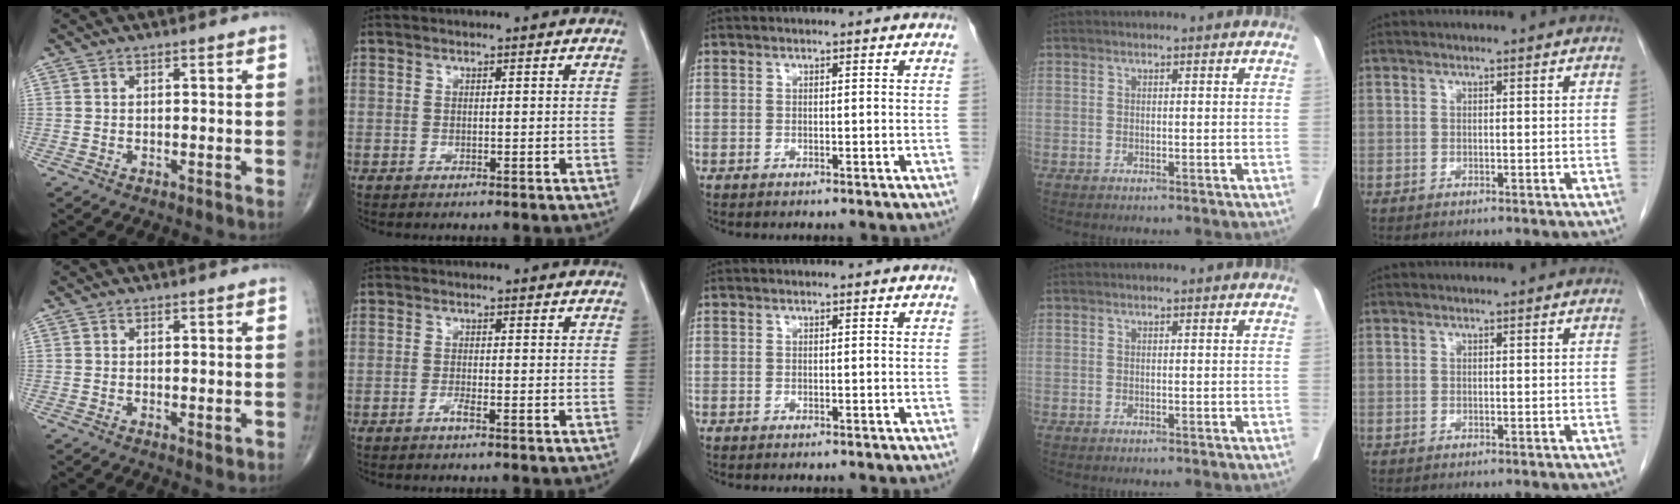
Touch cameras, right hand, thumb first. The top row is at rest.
{"thumb": {"total": 1.2, "force": [-0.2, 0.5, 1.1], "torque": [-0.013, -0.004, -0.002]}, "index": {"total": 1.1, "force": [-0.7, -0.2, 0.8], "torque": [-0.017, 0.000, -0.015]}}